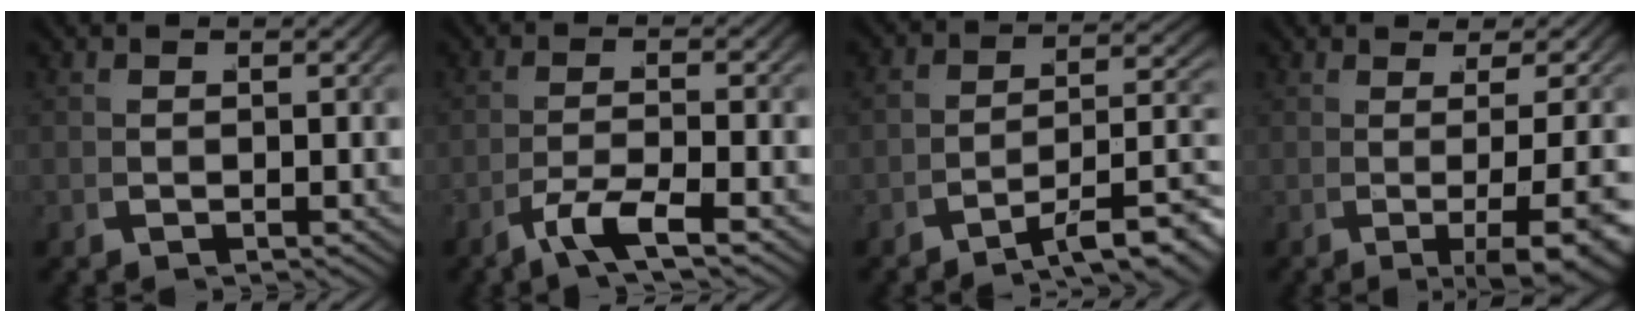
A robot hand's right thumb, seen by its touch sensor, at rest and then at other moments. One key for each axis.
{"total": 3.4, "fx": -1.1, "fy": 0.9, "fz": 3.1, "tx": -0.065, "ty": 0.001, "tz": -0.017}
{"total": 7.5, "fx": -3.6, "fy": 3.5, "fz": 5.5, "tx": -0.075, "ty": -0.019, "tz": -0.044}
{"total": 5.7, "fx": -1.1, "fy": 1.7, "fz": 5.3, "tx": -0.076, "ty": -0.011, "tz": -0.008}